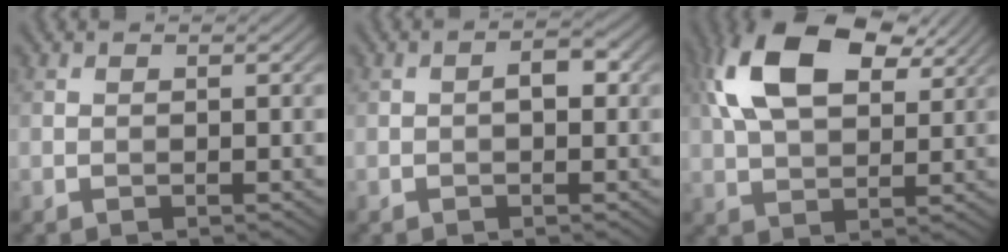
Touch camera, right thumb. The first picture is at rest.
{"total": 2.0, "force": [-0.1, 1.1, 1.7], "torque": [-0.024, 0.005, -0.005]}
{"total": 14.5, "force": [6.0, 8.0, 10.6], "torque": [-0.228, 0.020, 0.107]}